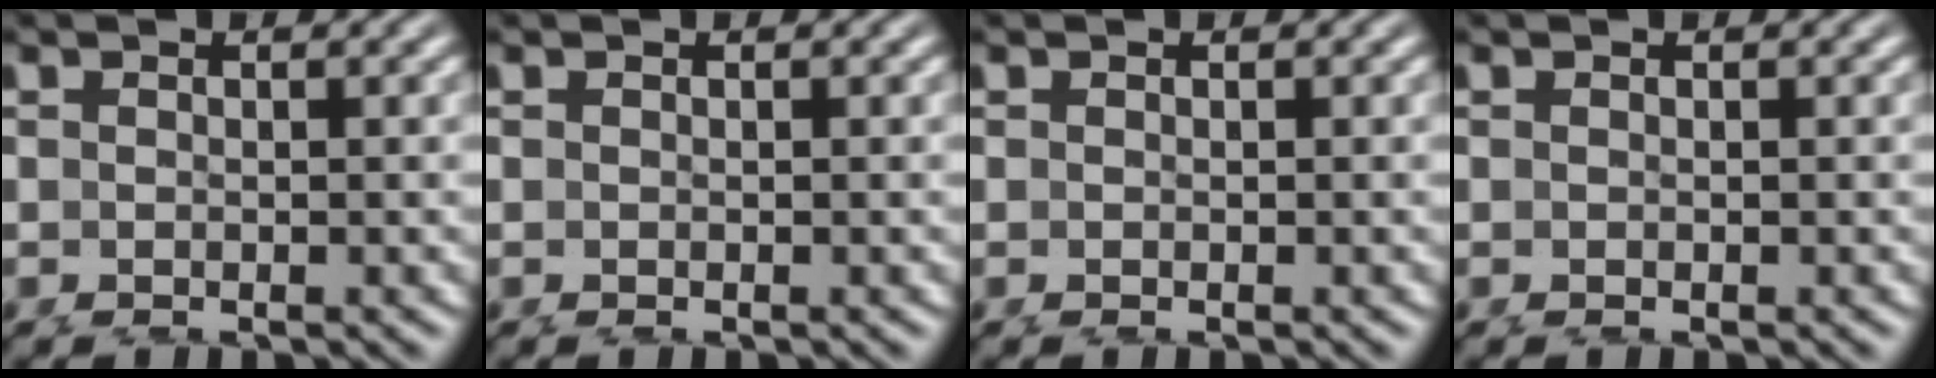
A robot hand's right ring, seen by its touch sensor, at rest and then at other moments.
{"total": 0.0}
{"total": 0.0}
{"total": 0.0}